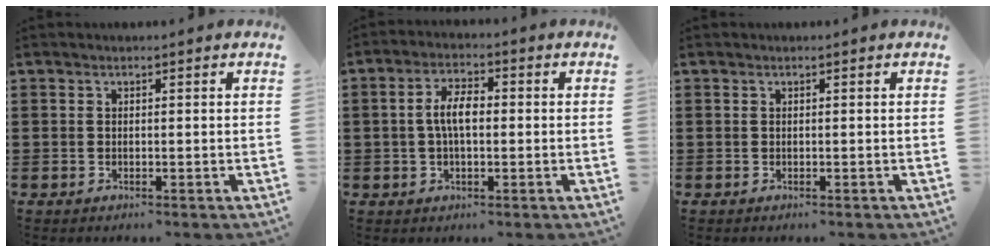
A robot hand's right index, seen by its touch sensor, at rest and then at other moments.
{"total": 5.1, "force": [-0.1, 2.2, 4.5], "torque": [-0.092, 0.005, -0.005]}
{"total": 0.0}